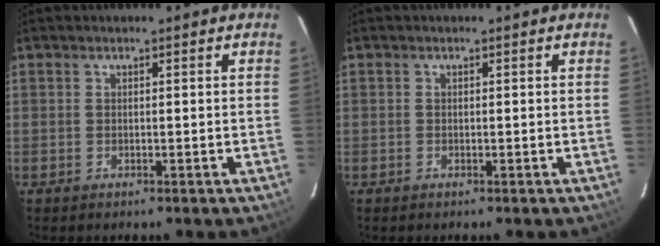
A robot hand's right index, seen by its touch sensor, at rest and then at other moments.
{"total": 0.0}